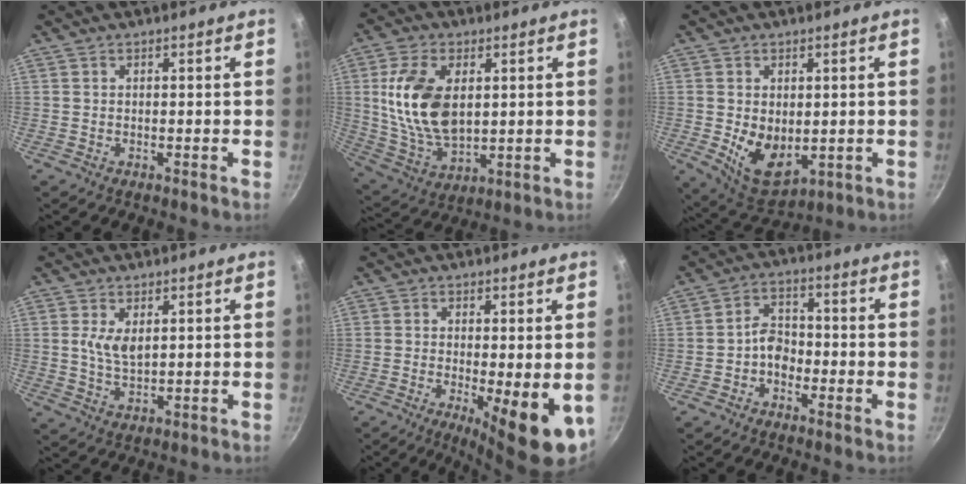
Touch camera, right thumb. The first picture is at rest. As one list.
[{"total": 15.4, "force": [2.7, 9.1, 12.1], "torque": [-0.218, -0.019, 0.064]}, {"total": 9.6, "force": [-0.3, 6.4, 7.2], "torque": [-0.102, -0.021, 0.016]}, {"total": 4.8, "force": [1.4, 2.5, 3.9], "torque": [-0.071, -0.015, 0.030]}, {"total": 11.2, "force": [-2.9, 2.9, 10.4], "torque": [-0.135, -0.012, -0.032]}, {"total": 4.7, "force": [-1.9, 3.3, 2.7], "torque": [-0.025, 0.032, -0.039]}]